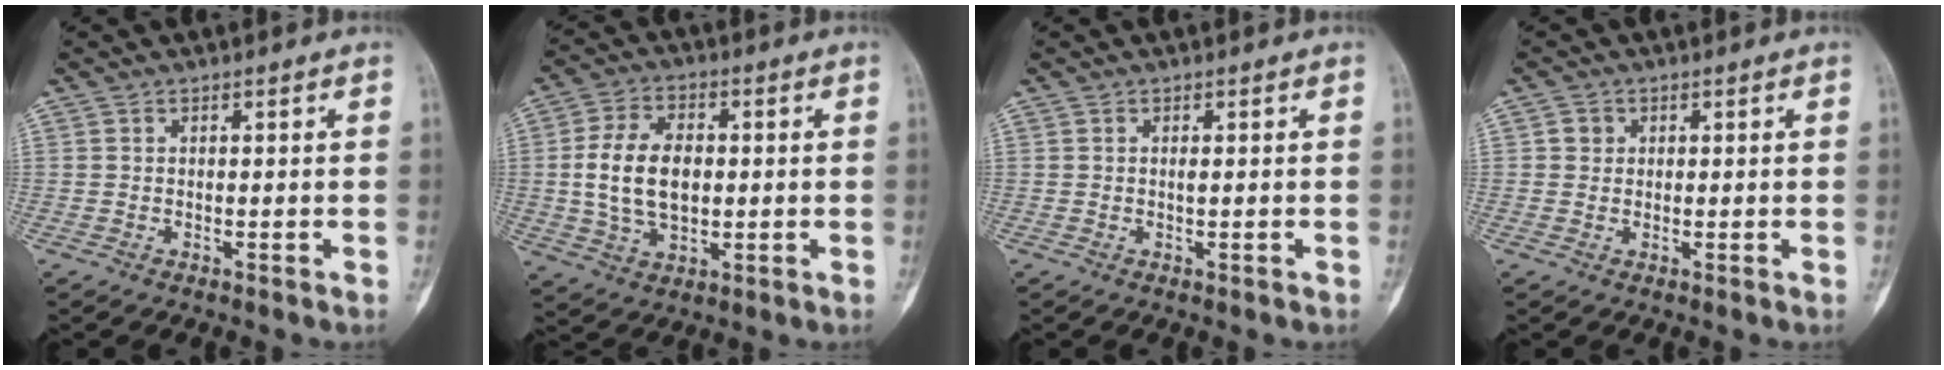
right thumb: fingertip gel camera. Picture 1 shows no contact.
{"total": 11.8, "force": [0.3, 7.5, 9.1], "torque": [-0.161, 0.006, 0.011]}
{"total": 0.7, "force": [0.0, 0.1, 0.7], "torque": [-0.010, -0.001, 0.001]}
{"total": 1.7, "force": [0.4, 1.6, 0.4], "torque": [0.001, 0.001, 0.004]}